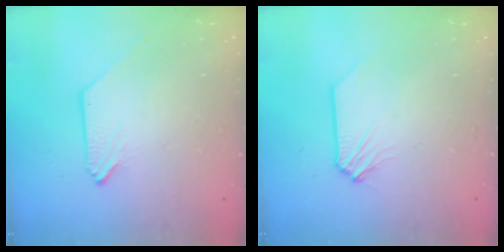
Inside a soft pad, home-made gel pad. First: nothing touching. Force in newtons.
{"total": 0.0}